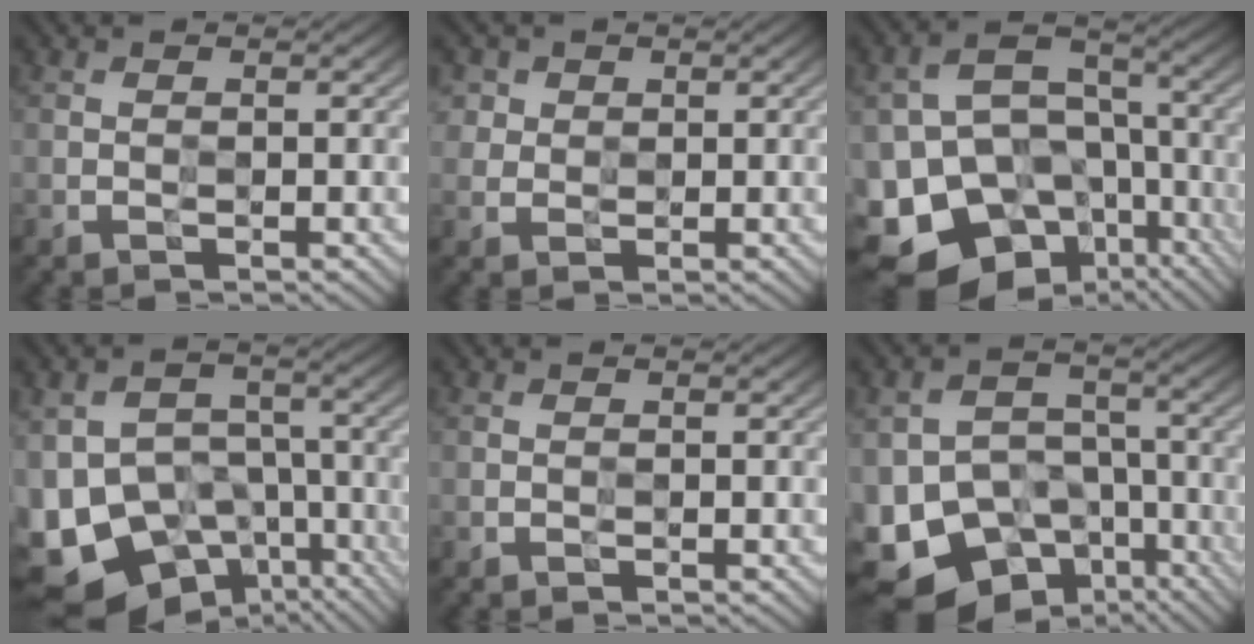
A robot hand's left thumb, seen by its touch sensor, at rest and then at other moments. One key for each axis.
{"total": 2.8, "fx": 1.4, "fy": 2.3, "fz": 0.6, "tx": -0.025, "ty": -0.003, "tz": 0.032}
{"total": 17.8, "fx": -8.1, "fy": 13.0, "fz": 9.1, "tx": -0.212, "ty": -0.027, "tz": -0.093}
{"total": 14.2, "fx": -6.7, "fy": 10.2, "fz": 7.2, "tx": -0.178, "ty": -0.029, "tz": -0.077}
{"total": 0.0}
{"total": 14.7, "fx": -8.0, "fy": 10.5, "fz": 6.4, "tx": -0.166, "ty": -0.037, "tz": -0.106}